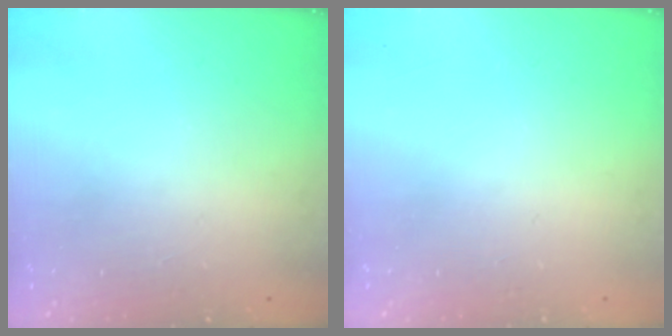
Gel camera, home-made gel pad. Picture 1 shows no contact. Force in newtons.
{"total": 0.0}